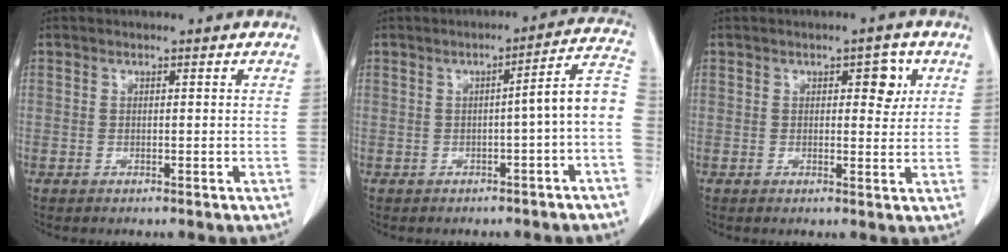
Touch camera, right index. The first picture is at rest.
{"total": 7.0, "force": [-1.9, -0.1, 6.7], "torque": [-0.075, 0.024, -0.028]}
{"total": 3.6, "force": [1.3, 1.7, 2.8], "torque": [-0.032, 0.005, 0.017]}